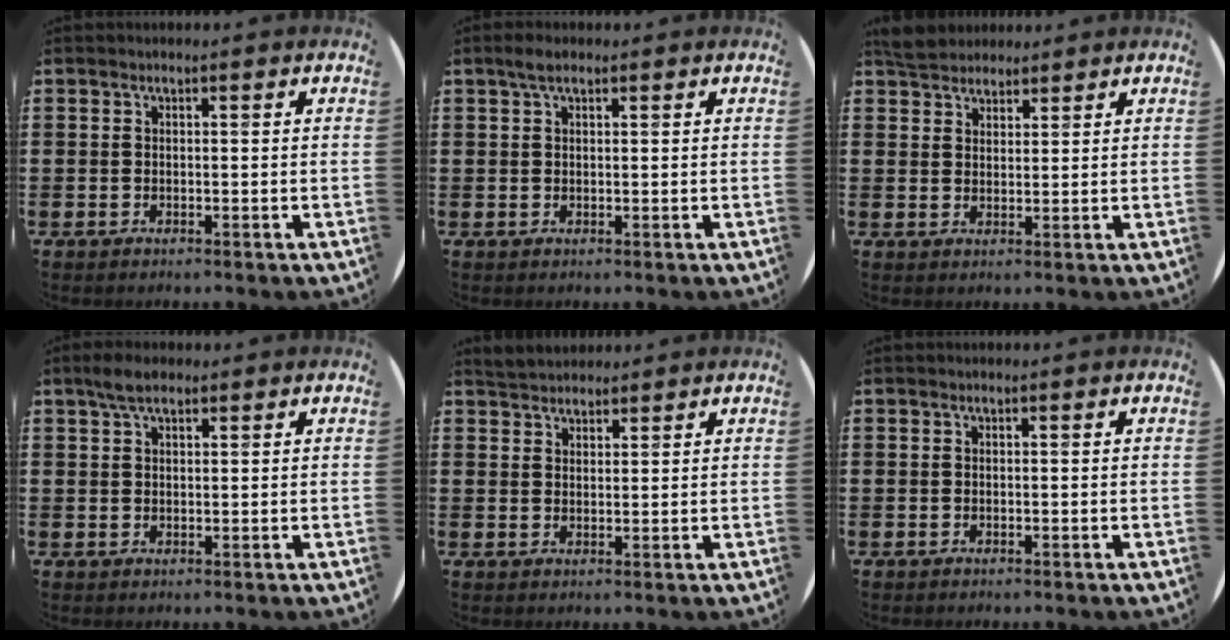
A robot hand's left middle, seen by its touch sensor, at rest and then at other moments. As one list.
[{"total": 1.9, "force": [1.2, 0.7, 1.3], "torque": [-0.019, 0.003, 0.019]}, {"total": 3.9, "force": [3.7, 1.3, 0.3], "torque": [-0.009, -0.002, 0.070]}, {"total": 3.0, "force": [2.1, 1.2, 1.8], "torque": [-0.030, 0.003, 0.035]}, {"total": 3.0, "force": [2.9, 0.7, 0.1], "torque": [-0.007, 0.000, 0.057]}, {"total": 0.0}]